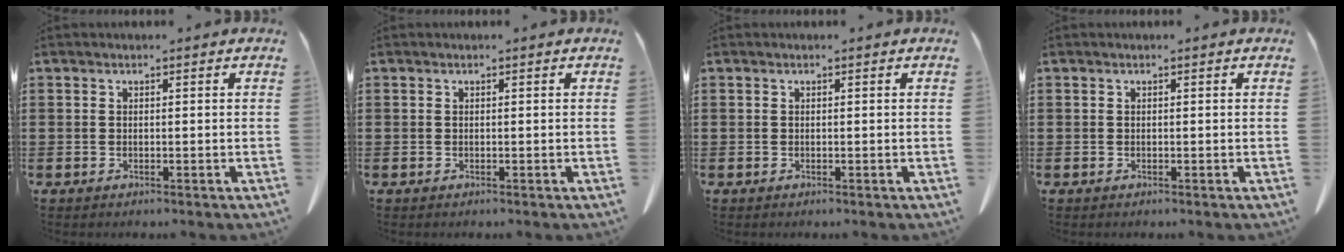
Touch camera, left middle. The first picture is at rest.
{"total": 0.0}
{"total": 0.0}
{"total": 0.0}